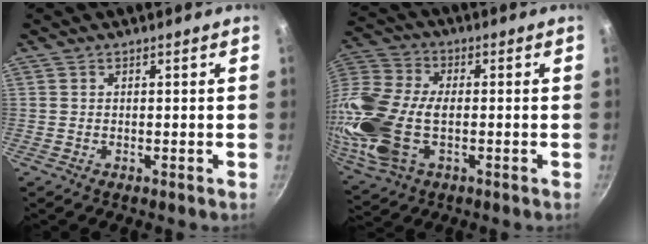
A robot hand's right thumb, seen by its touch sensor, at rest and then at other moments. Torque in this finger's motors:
{"motor_torque": [1.71, 2.46, 1.44, -1.33, 0.27]}